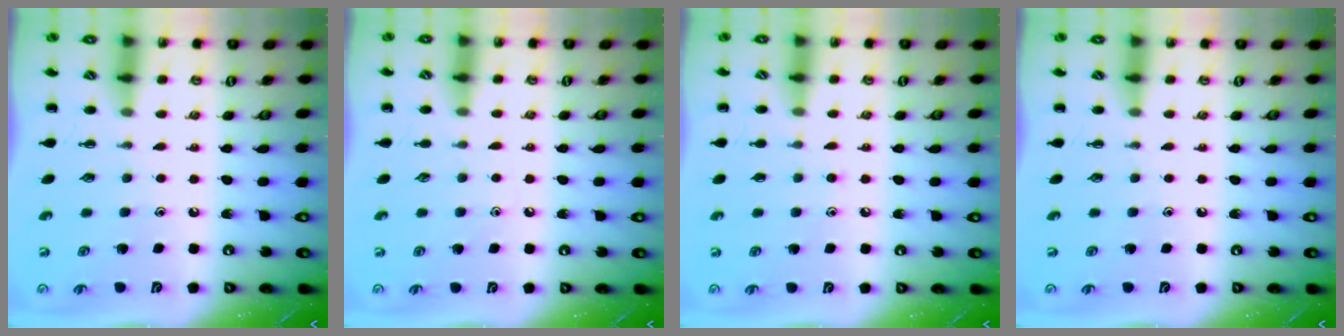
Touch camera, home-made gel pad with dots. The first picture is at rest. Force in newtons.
{"total": 3.8, "press": 3.6, "slide": 1.3}
{"total": 6.6, "press": 6.4, "slide": 1.8}
{"total": 0.0}